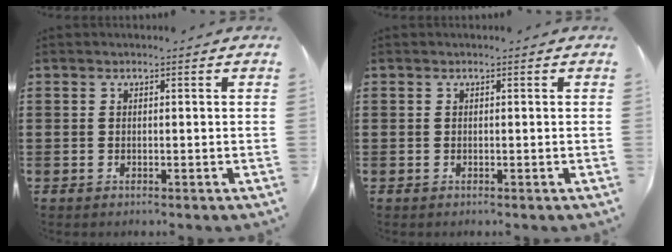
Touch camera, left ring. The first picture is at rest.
{"total": 0.0}